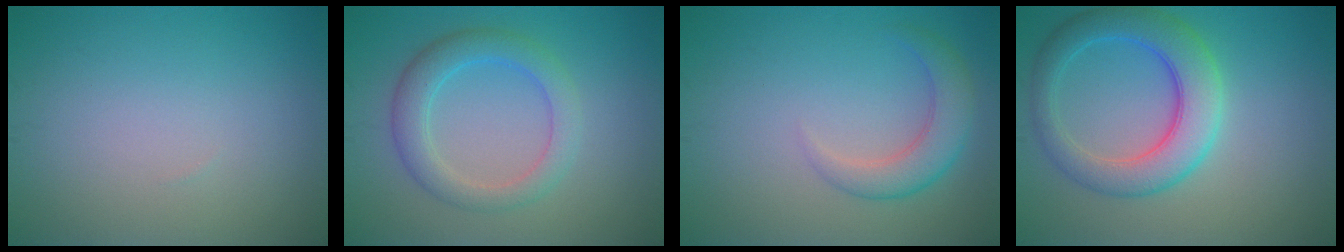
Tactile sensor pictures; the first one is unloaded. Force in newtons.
{"total": 3.9, "press": 3.9, "slide": 0.1}
{"total": 3.3, "press": 3.3, "slide": 0.2}
{"total": 6.2, "press": 6.2, "slide": 0.1}